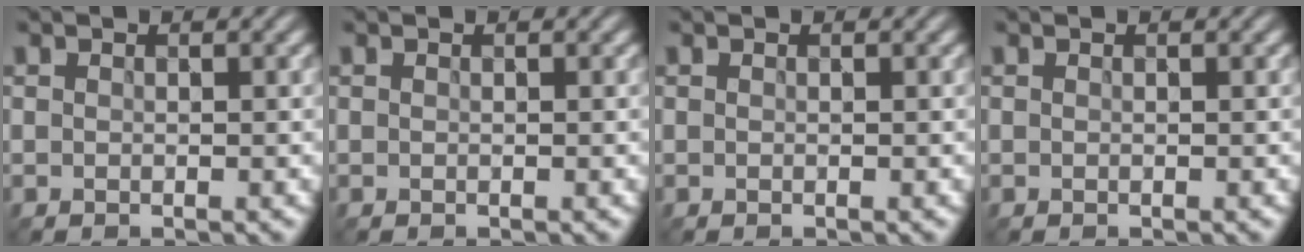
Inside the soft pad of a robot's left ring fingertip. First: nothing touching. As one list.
[{"total": 0.0}, {"total": 0.0}, {"total": 0.0}]